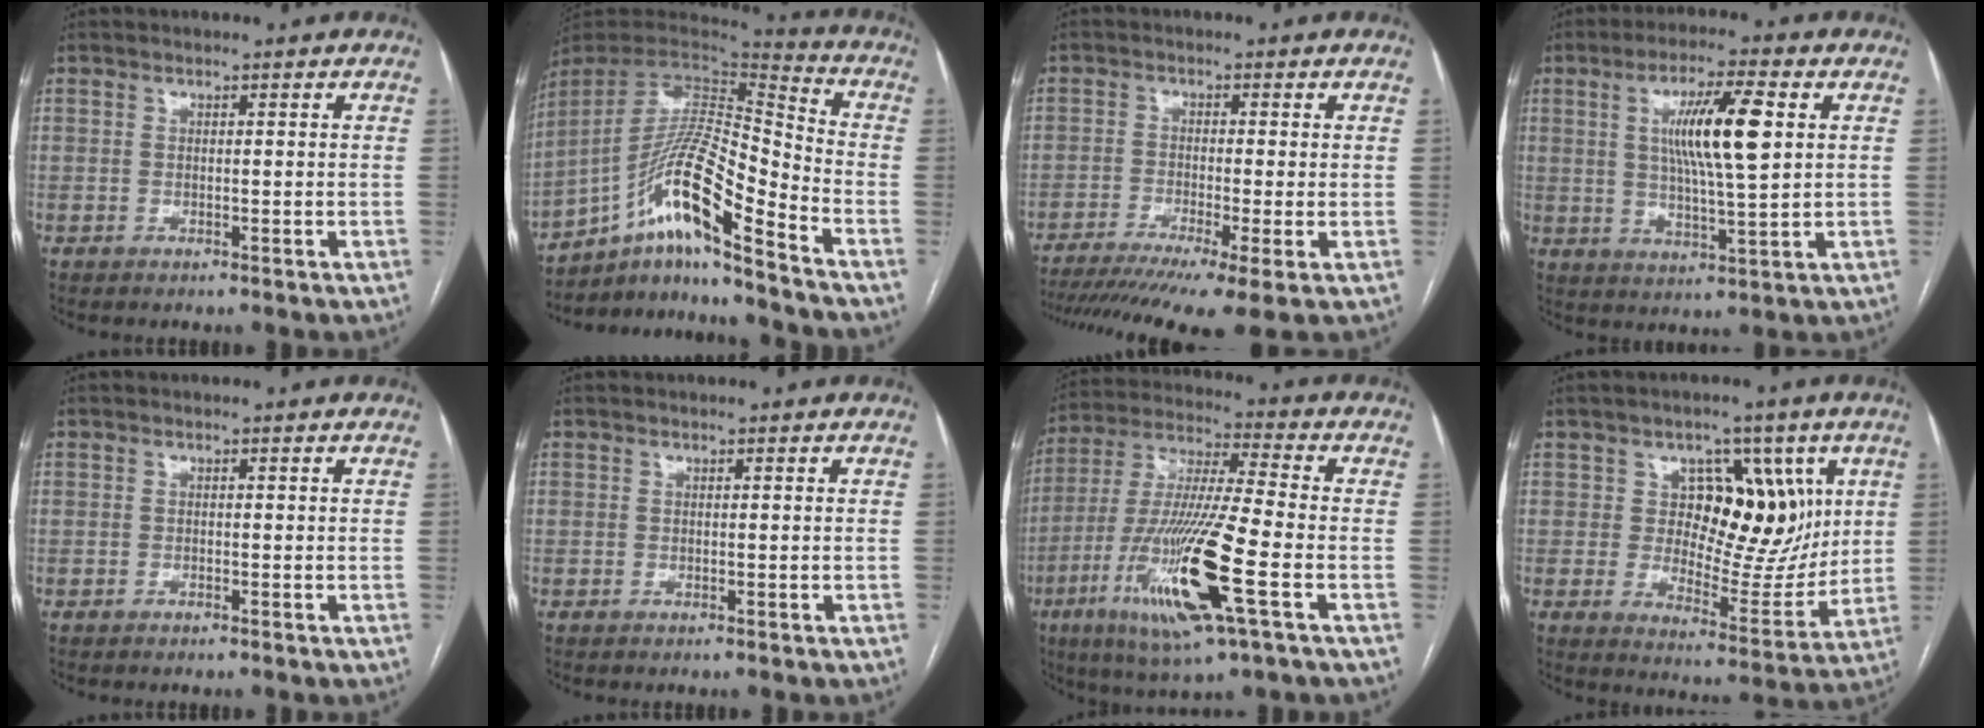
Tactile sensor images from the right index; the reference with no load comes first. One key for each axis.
{"total": 17.4, "fx": -11.1, "fy": 0.8, "fz": 13.5, "tx": -0.265, "ty": 0.008, "tz": -0.198}
{"total": 13.8, "fx": -9.8, "fy": 0.5, "fz": 9.7, "tx": -0.156, "ty": -0.024, "tz": -0.157}
{"total": 10.9, "fx": 2.6, "fy": 1.0, "fz": 10.6, "tx": -0.188, "ty": 0.002, "tz": 0.046}
{"total": 0.0}
{"total": 0.0}
{"total": 19.0, "fx": -6.6, "fy": 1.1, "fz": 17.8, "tx": -0.376, "ty": -0.028, "tz": -0.122}
{"total": 11.5, "fx": 3.6, "fy": 7.4, "fz": 8.1, "tx": -0.097, "ty": 0.015, "tz": 0.062}